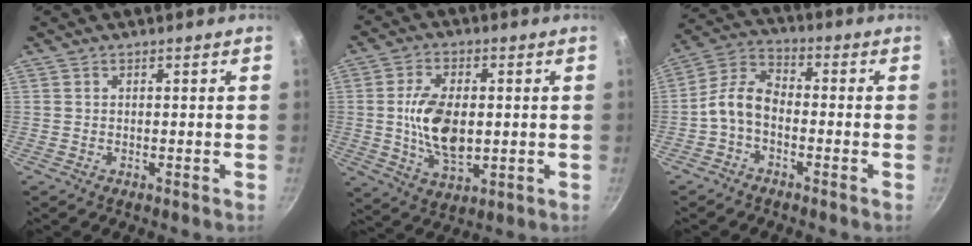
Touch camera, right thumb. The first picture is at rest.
{"total": 12.2, "force": [0.2, 6.8, 10.2], "torque": [-0.180, -0.005, 0.012]}
{"total": 7.9, "force": [-2.0, 5.0, 5.8], "torque": [-0.109, 0.036, -0.053]}